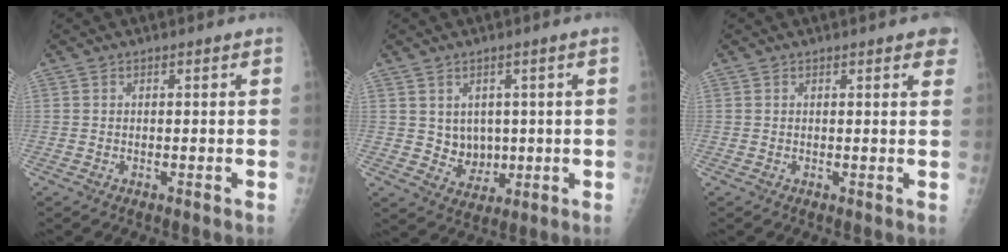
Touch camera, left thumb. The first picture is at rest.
{"total": 5.2, "force": [0.8, 4.4, 2.6], "torque": [-0.013, -0.010, 0.027]}
{"total": 3.4, "force": [2.2, 0.9, 2.5], "torque": [-0.016, 0.002, 0.022]}